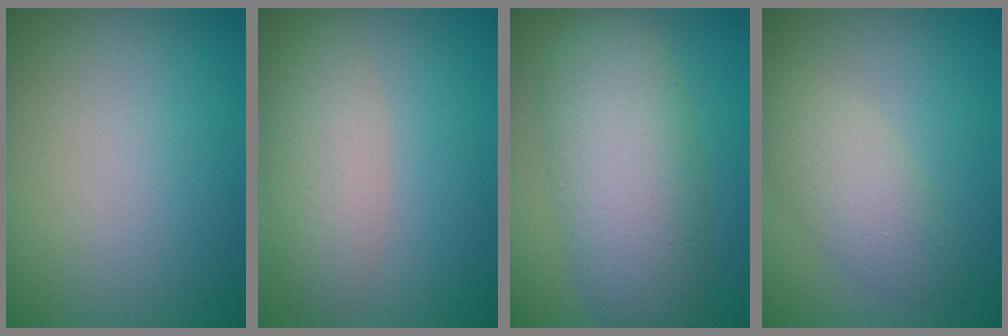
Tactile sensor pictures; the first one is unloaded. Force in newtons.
{"total": 3.7, "press": 3.7, "slide": 0.2}
{"total": 8.0, "press": 8.0, "slide": 0.2}
{"total": 3.4, "press": 3.4, "slide": 0.0}